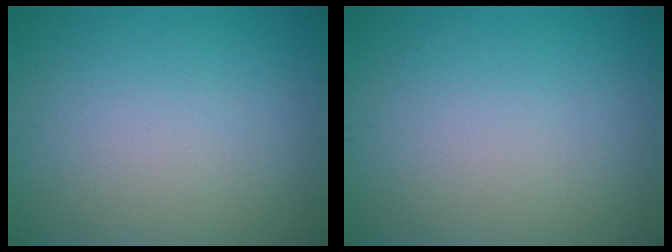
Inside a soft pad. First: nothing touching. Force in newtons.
{"total": 0.0}